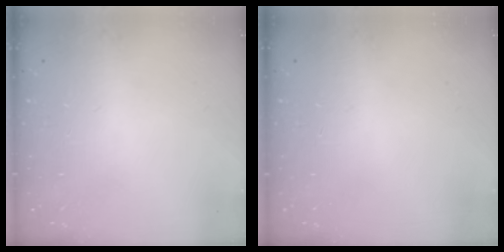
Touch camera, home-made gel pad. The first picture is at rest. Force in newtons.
{"total": 0.0}